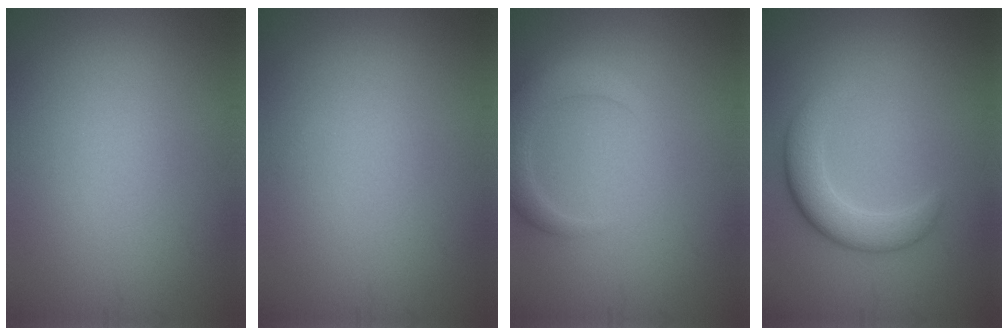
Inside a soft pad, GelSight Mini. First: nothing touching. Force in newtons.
{"total": 0.0}
{"total": 3.1, "press": 3.1, "slide": 0.5}
{"total": 4.1, "press": 4.1, "slide": 0.4}